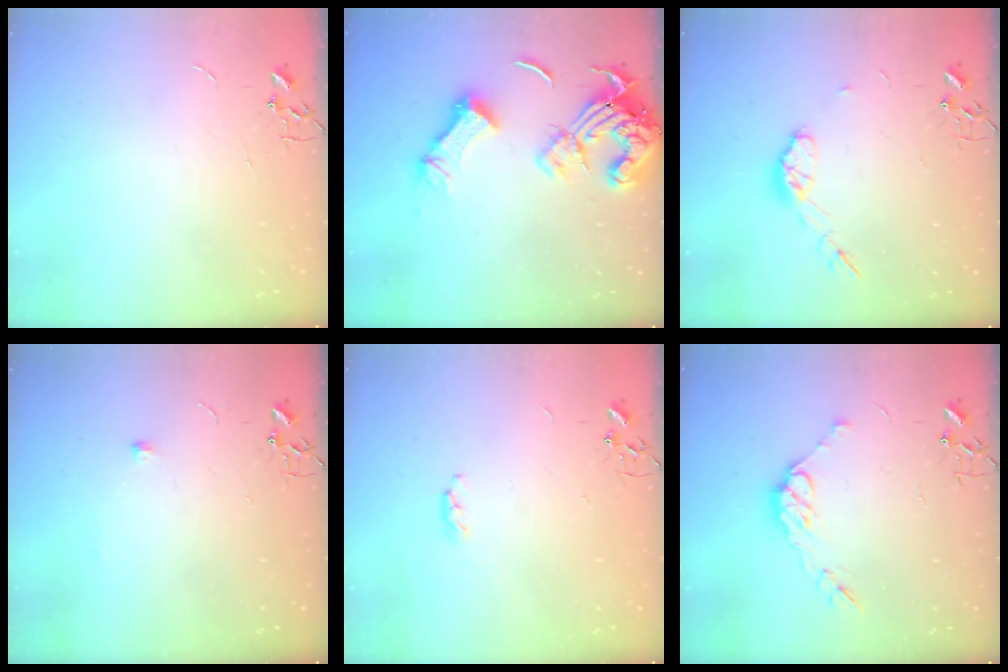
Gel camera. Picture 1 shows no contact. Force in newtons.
{"total": 17.6, "press": 17.5, "slide": 2.1}
{"total": 8.3, "press": 8.3, "slide": 0.5}
{"total": 5.4, "press": 5.3, "slide": 0.7}
{"total": 3.6, "press": 3.6, "slide": 0.5}
{"total": 9.6, "press": 9.5, "slide": 0.7}